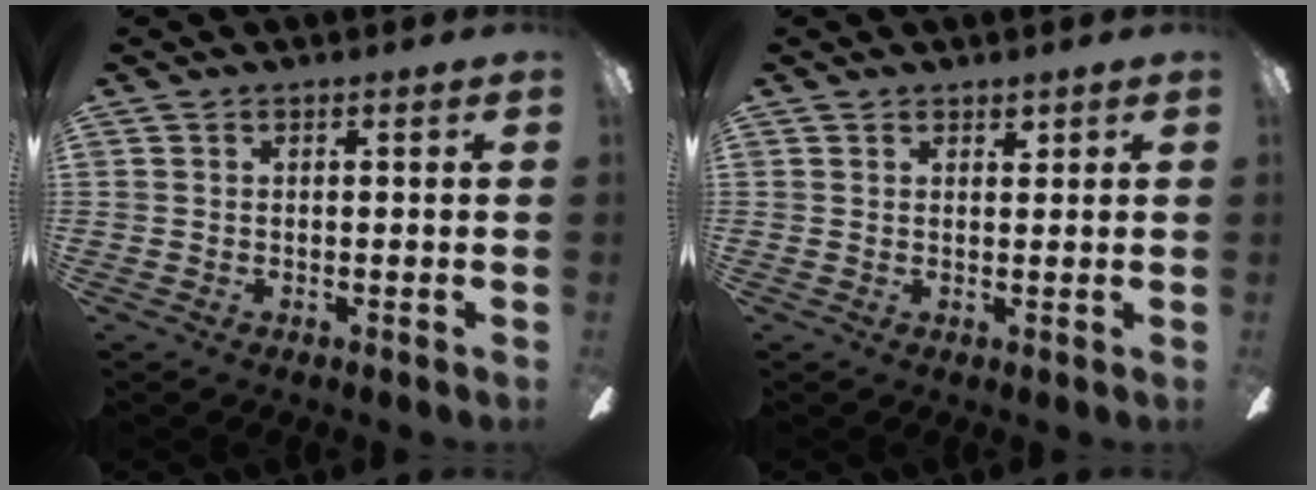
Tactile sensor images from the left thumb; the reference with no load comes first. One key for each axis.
{"total": 1.7, "fx": 1.4, "fy": 0.9, "fz": 0.5, "tx": -0.003, "ty": -0.003, "tz": 0.024}